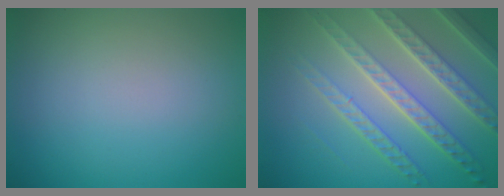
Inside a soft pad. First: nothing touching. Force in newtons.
{"total": 7.8, "press": 5.4, "slide": 5.6}